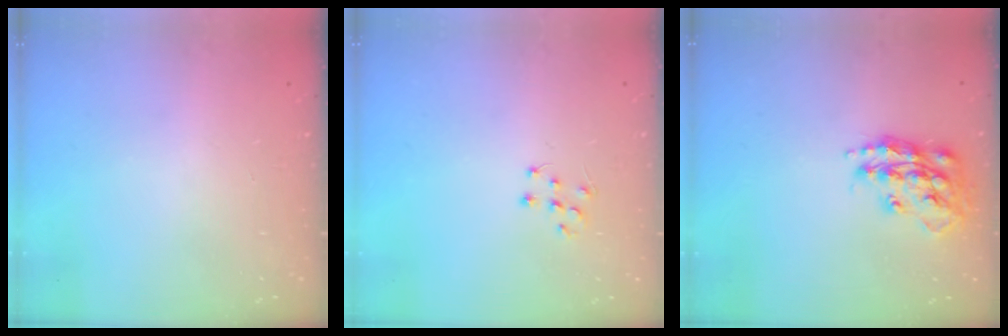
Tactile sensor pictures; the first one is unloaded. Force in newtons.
{"total": 6.1, "press": 6.1, "slide": 0.4}
{"total": 15.5, "press": 15.4, "slide": 1.3}